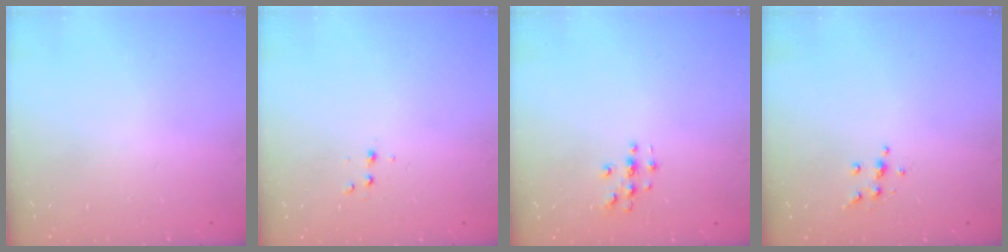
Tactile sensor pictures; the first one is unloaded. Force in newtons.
{"total": 2.9, "press": 2.7, "slide": 1.1}
{"total": 3.1, "press": 3.1, "slide": 0.3}
{"total": 4.3, "press": 4.2, "slide": 1.1}